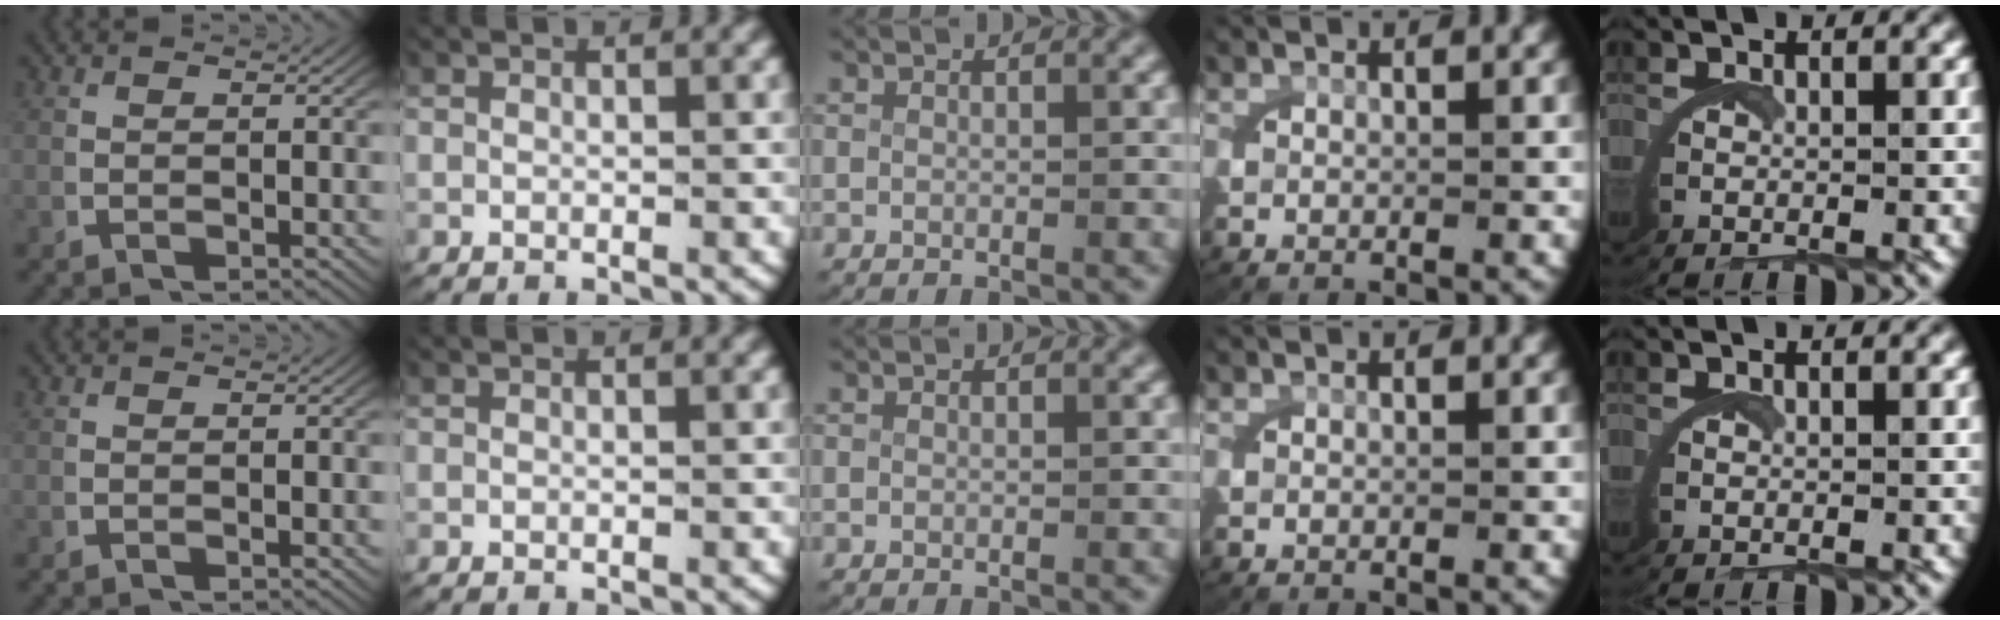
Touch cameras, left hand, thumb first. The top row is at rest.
{}